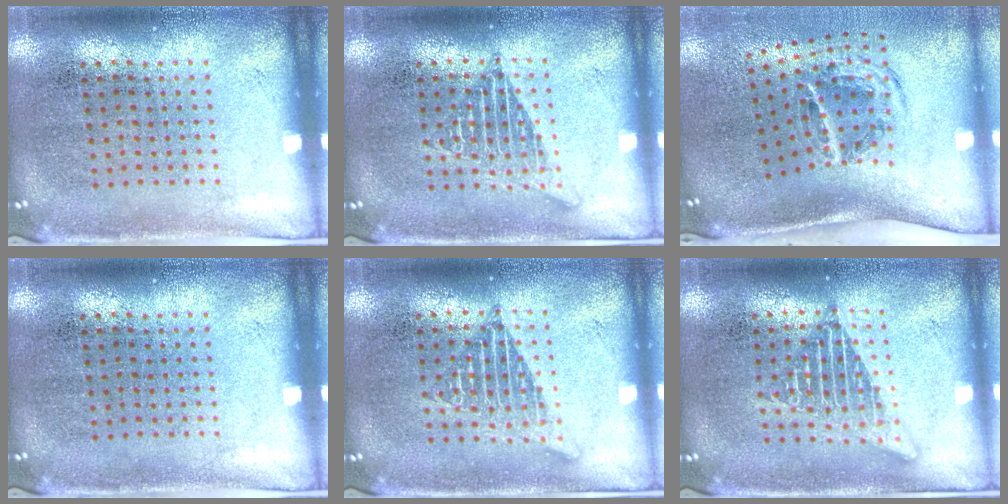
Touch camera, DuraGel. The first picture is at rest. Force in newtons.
{"total": 2.2, "press": 2.2, "slide": 0.2}
{"total": 1.8, "press": 1.1, "slide": 1.5}
{"total": 0.0}
{"total": 1.3, "press": 1.3, "slide": 0.1}
{"total": 2.0, "press": 2.0, "slide": 0.2}